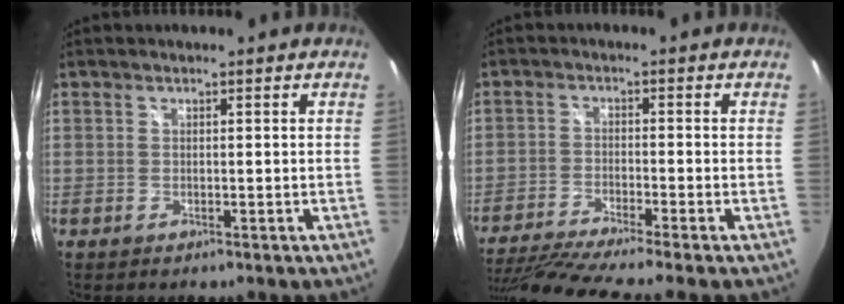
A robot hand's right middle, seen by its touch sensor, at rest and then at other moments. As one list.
[{"total": 13.1, "force": [-11.0, -0.8, 7.0], "torque": [-0.148, -0.039, -0.186]}]